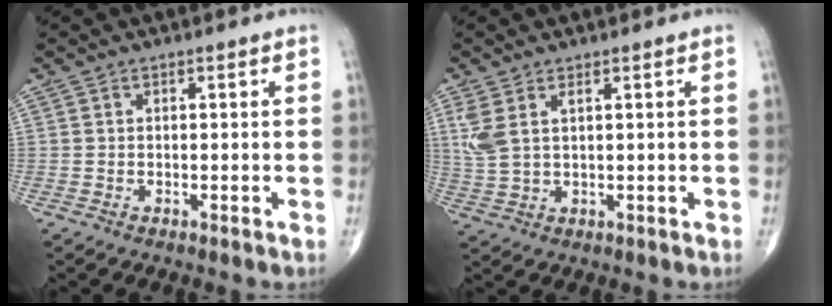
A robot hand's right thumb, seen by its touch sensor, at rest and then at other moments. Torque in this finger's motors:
{"motor_torque": [0.03, 0.10, 0.54, 0.30, 0.04]}